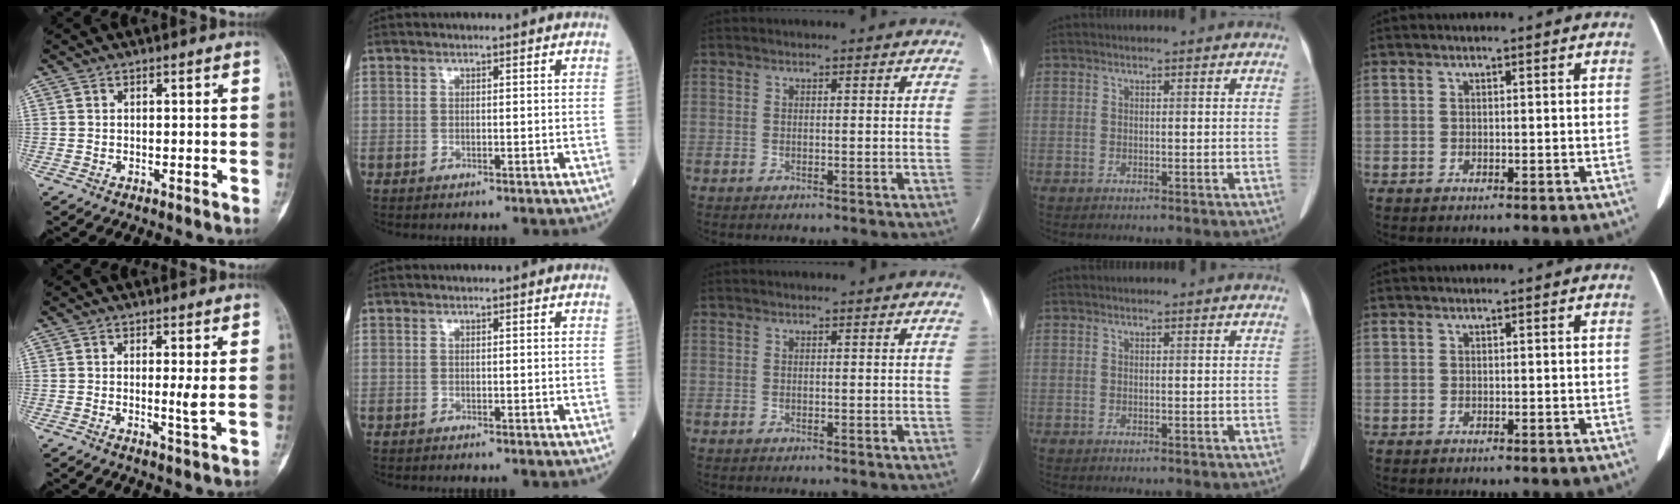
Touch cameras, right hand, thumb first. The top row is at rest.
{"thumb": {"total": 2.2, "force": [0.1, -0.3, 2.2], "torque": [-0.042, -0.007, 0.000]}}